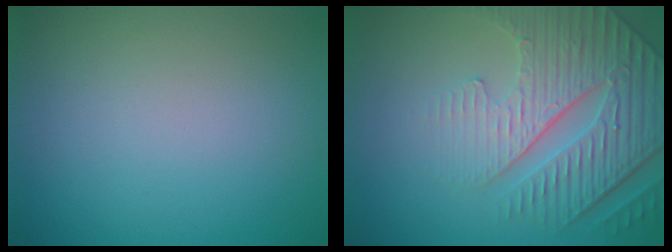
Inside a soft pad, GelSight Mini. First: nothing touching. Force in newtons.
{"total": 5.5, "press": 5.0, "slide": 2.2}